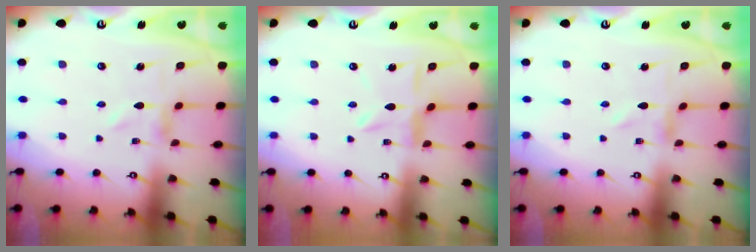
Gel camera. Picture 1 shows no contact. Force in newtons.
{"total": 5.6, "press": 5.6, "slide": 0.5}
{"total": 0.6, "press": 0.6, "slide": 0.1}